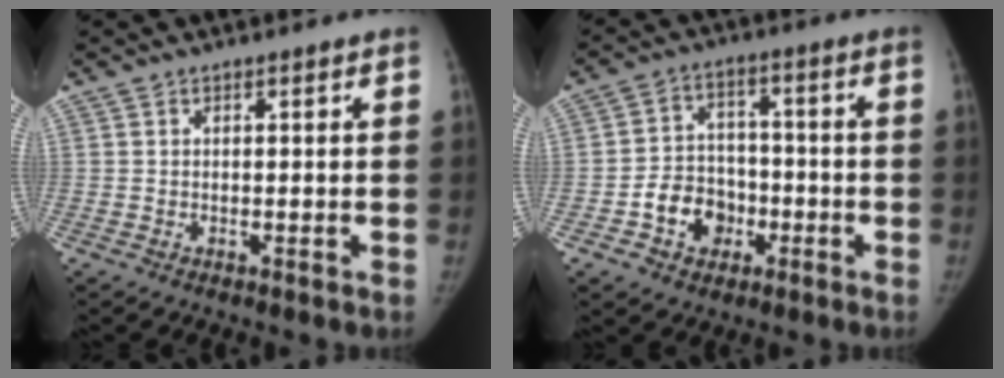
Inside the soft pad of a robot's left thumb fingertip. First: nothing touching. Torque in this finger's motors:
{"motor_torque": [-0.51, 0.55, 0.02, -0.01, 0.01]}